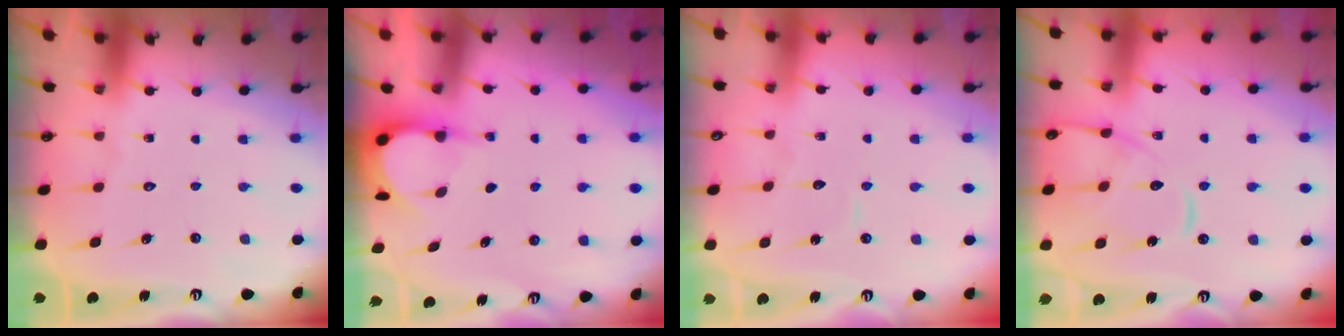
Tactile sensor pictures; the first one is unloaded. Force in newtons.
{"total": 5.7, "press": 5.7, "slide": 0.2}
{"total": 3.8, "press": 3.8, "slide": 0.2}
{"total": 12.5, "press": 12.5, "slide": 1.1}